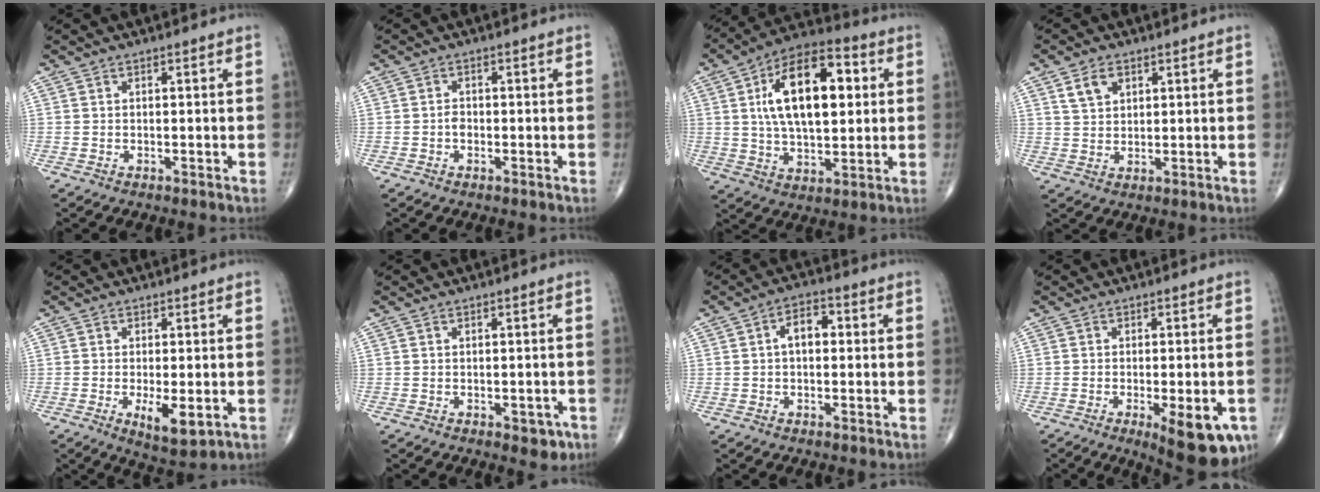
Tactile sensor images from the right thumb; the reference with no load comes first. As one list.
[{"total": 1.4, "force": [-0.4, 1.0, 0.9], "torque": [-0.008, 0.004, -0.010]}, {"total": 19.3, "force": [3.9, 9.8, 16.1], "torque": [-0.246, 0.011, 0.061]}, {"total": 4.5, "force": [2.3, 3.0, 2.5], "torque": [-0.035, -0.010, 0.046]}, {"total": 6.3, "force": [-1.6, 2.3, 5.7], "torque": [-0.091, -0.017, -0.020]}, {"total": 3.3, "force": [-1.3, 1.9, 2.3], "torque": [-0.008, 0.001, -0.013]}, {"total": 5.1, "force": [0.5, 3.1, 4.1], "torque": [-0.058, 0.017, -0.001]}, {"total": 11.8, "force": [-4.6, 4.0, 10.1], "torque": [-0.117, -0.004, -0.053]}]